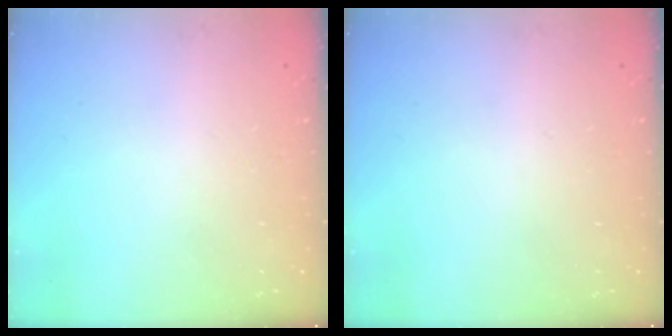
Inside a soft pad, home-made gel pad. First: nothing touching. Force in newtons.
{"total": 0.0}